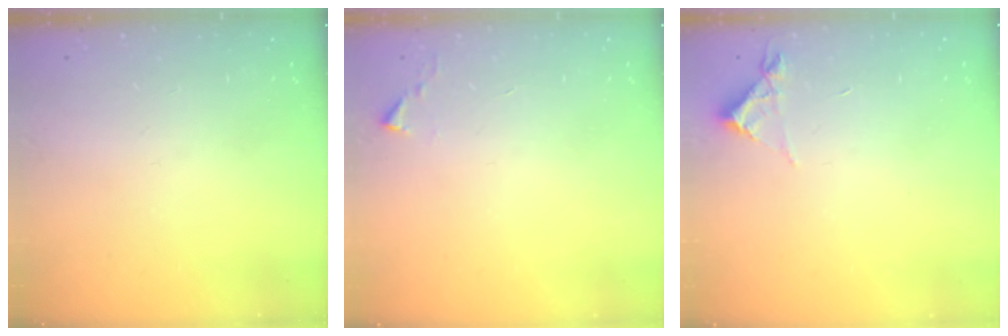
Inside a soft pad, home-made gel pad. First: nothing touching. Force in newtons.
{"total": 1.1, "press": 1.1, "slide": 0.1}
{"total": 4.4, "press": 4.4, "slide": 0.4}